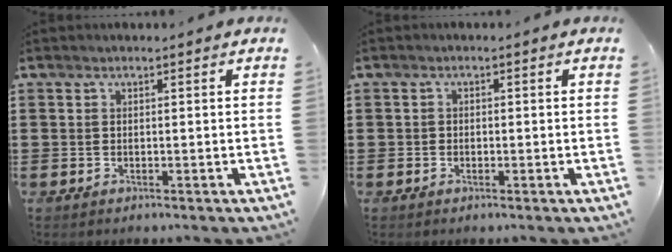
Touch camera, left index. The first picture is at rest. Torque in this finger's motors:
{"motor_torque": [-0.39, 0.37, -0.06, -0.01]}